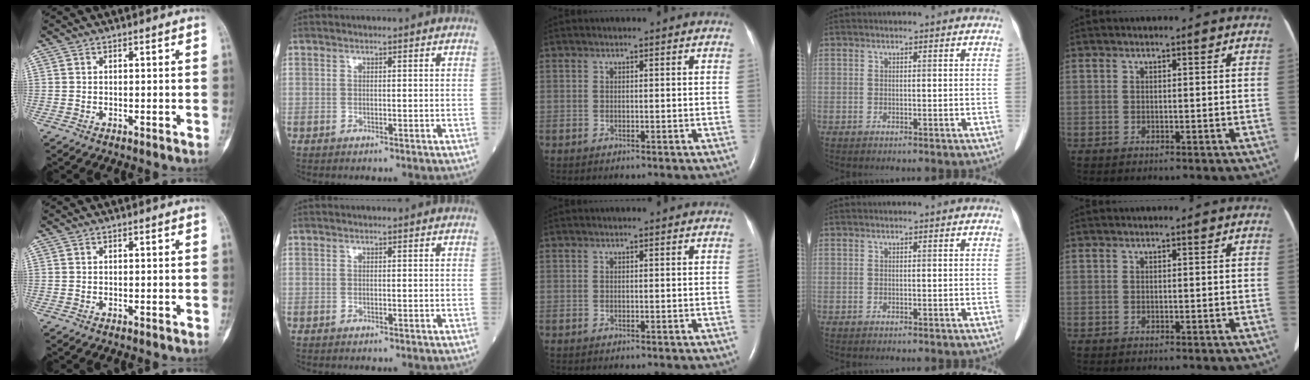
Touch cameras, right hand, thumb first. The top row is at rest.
{}